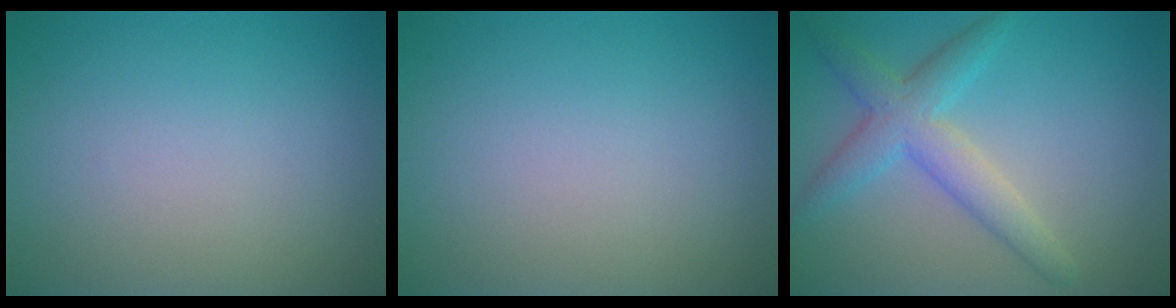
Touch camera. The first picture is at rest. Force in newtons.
{"total": 0.0}
{"total": 4.3, "press": 4.3, "slide": 0.2}